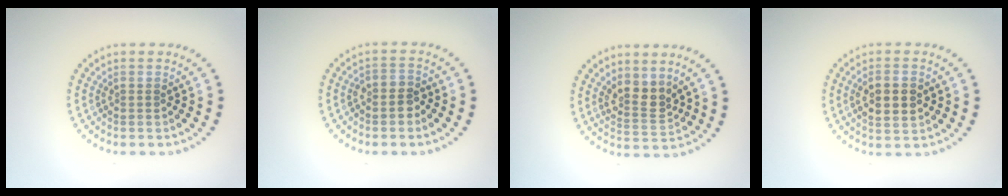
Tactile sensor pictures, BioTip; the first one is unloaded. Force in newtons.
{"total": 1.9, "press": 1.7, "slide": 0.8}
{"total": 2.8, "press": 2.4, "slide": 1.3}
{"total": 3.4, "press": 3.4, "slide": 0.4}